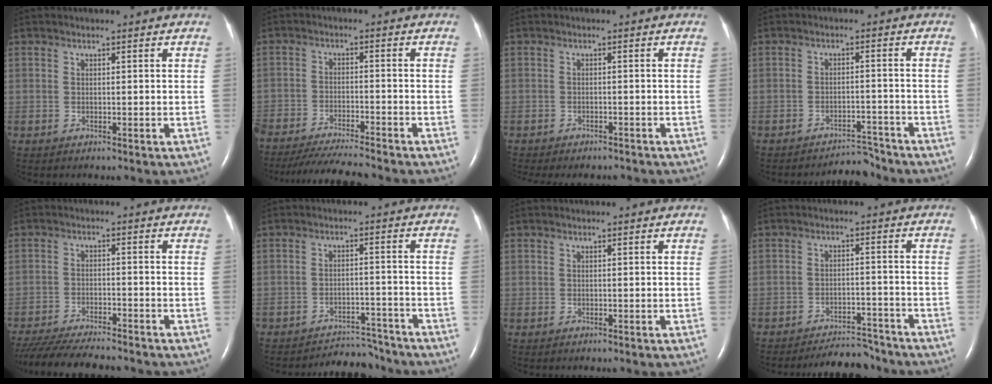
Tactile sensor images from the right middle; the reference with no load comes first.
{"total": 11.5, "force": [-10.6, 0.4, 4.6], "torque": [-0.066, -0.024, -0.166]}
{"total": 7.6, "force": [-6.8, 2.2, 2.5], "torque": [-0.032, -0.004, -0.084]}
{"total": 4.0, "force": [-4.0, 0.2, -0.7], "torque": [0.012, 0.006, -0.059]}
{"total": 14.6, "force": [-13.0, 1.8, 6.3], "torque": [-0.116, -0.028, -0.196]}
{"total": 6.7, "force": [-6.5, 1.2, -0.9], "torque": [0.013, 0.015, -0.095]}
{"total": 0.0}
{"total": 7.4, "force": [-7.2, 1.4, 0.7], "torque": [-0.008, 0.001, -0.105]}